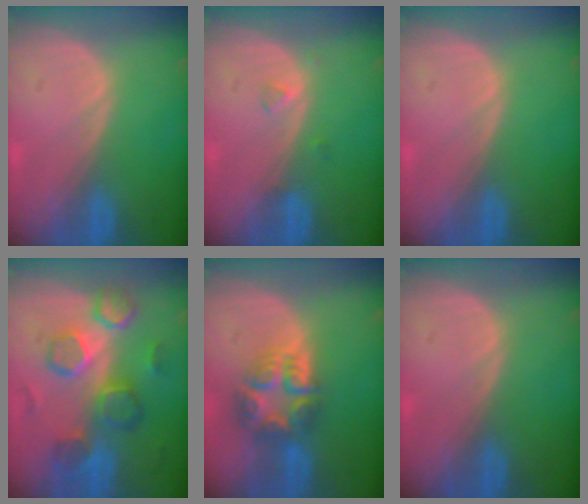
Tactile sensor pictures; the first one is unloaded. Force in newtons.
{"total": 1.2, "press": 1.2, "slide": 0.1}
{"total": 0.0}
{"total": 9.6, "press": 8.8, "slide": 3.7}
{"total": 7.7, "press": 6.7, "slide": 3.8}
{"total": 0.0}